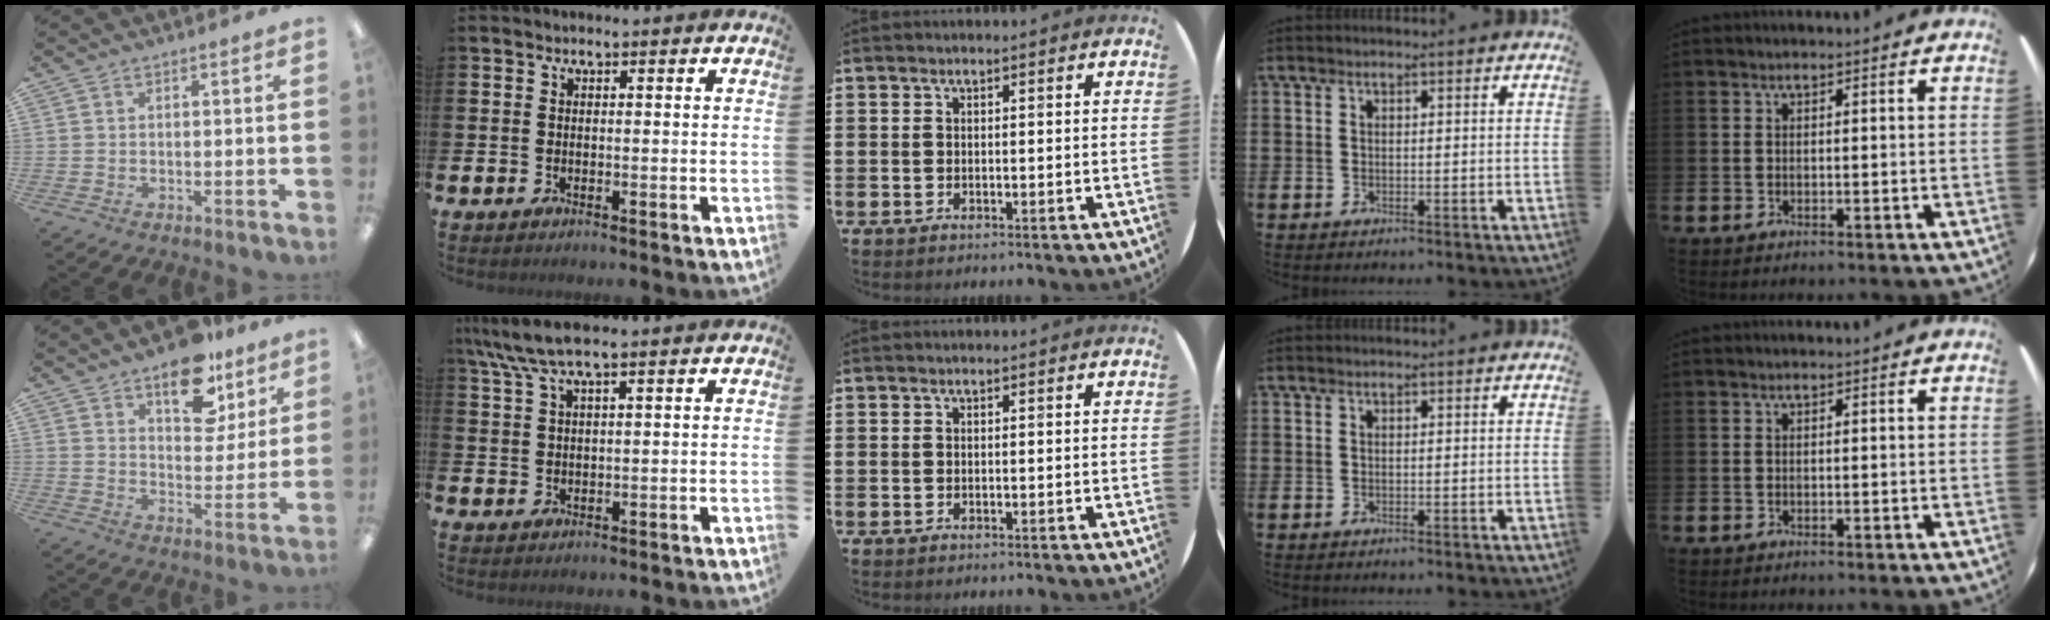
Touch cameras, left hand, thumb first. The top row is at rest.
{"thumb": {"total": 13.2, "force": [9.3, 6.8, 6.5], "torque": [-0.077, -0.051, 0.161]}, "index": {"total": 5.7, "force": [4.2, 0.8, 3.7], "torque": [-0.083, -0.004, 0.076]}}